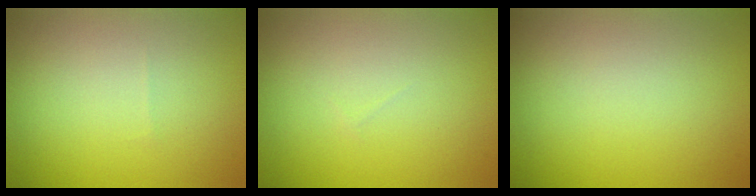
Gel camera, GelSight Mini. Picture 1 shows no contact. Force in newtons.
{"total": 0.0}
{"total": 0.0}